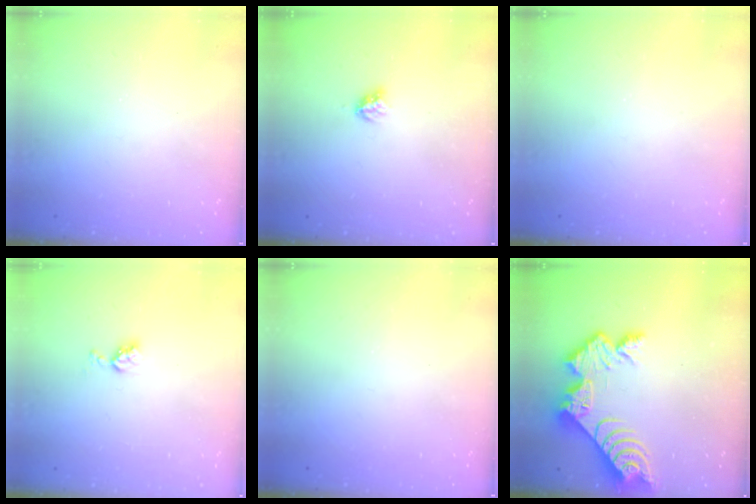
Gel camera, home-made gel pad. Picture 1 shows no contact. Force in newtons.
{"total": 3.1, "press": 3.1, "slide": 0.3}
{"total": 0.0}
{"total": 4.4, "press": 4.3, "slide": 0.7}
{"total": 0.0}
{"total": 12.1, "press": 12.1, "slide": 0.8}